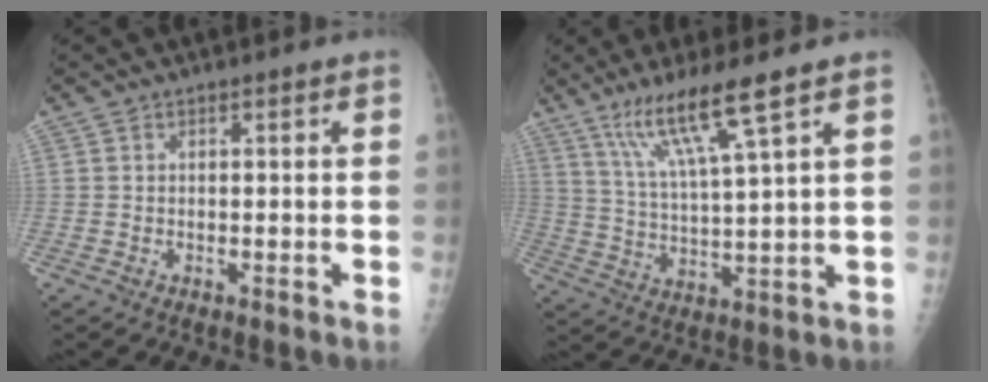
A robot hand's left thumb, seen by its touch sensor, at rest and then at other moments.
{"total": 10.7, "force": [6.8, -0.1, 8.2], "torque": [-0.161, -0.032, 0.137]}